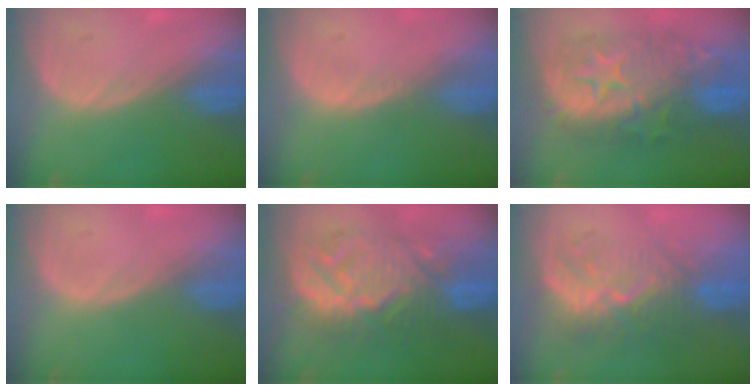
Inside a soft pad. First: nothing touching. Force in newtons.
{"total": 0.7, "press": 0.6, "slide": 0.3}
{"total": 11.5, "press": 11.5, "slide": 0.9}
{"total": 0.0}
{"total": 10.6, "press": 10.6, "slide": 0.7}
{"total": 8.7, "press": 8.2, "slide": 2.9}